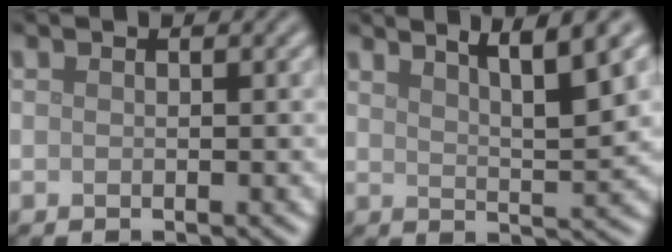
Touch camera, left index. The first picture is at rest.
{"total": 5.4, "force": [3.5, 0.9, 4.0], "torque": [-0.047, 0.007, 0.058]}